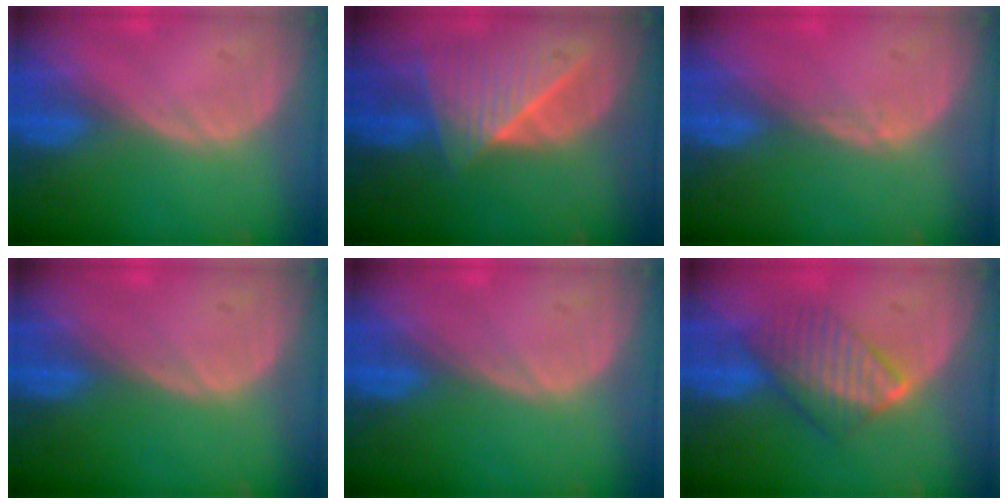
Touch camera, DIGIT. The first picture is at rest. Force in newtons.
{"total": 7.7, "press": 7.2, "slide": 2.7}
{"total": 0.6, "press": 0.4, "slide": 0.4}
{"total": 0.0}
{"total": 0.0}
{"total": 6.4, "press": 6.4, "slide": 0.8}